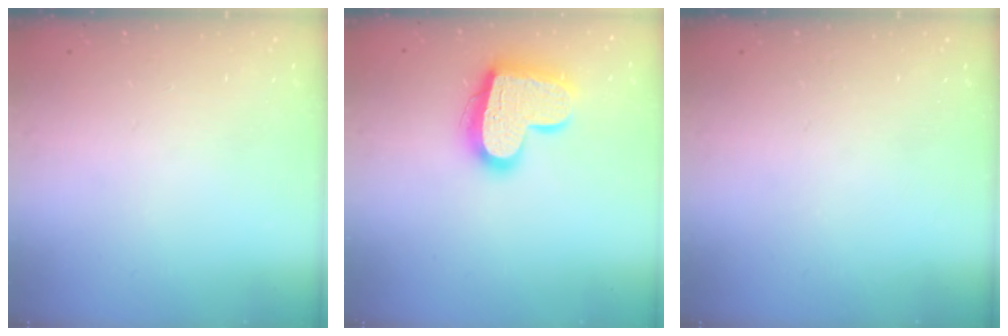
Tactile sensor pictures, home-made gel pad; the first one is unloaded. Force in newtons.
{"total": 18.0, "press": 17.9, "slide": 1.6}
{"total": 0.0}